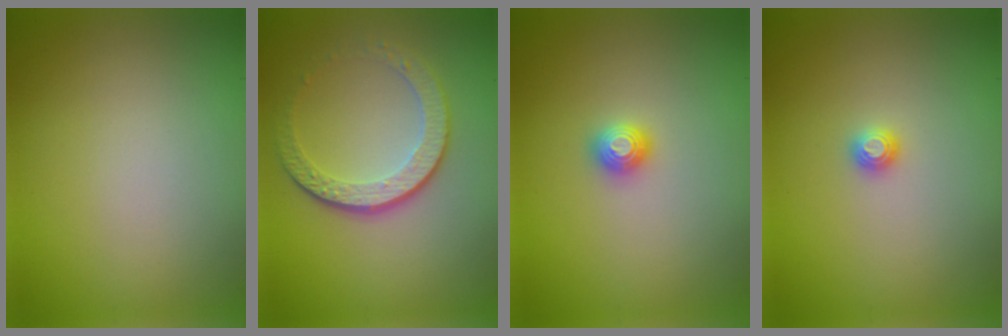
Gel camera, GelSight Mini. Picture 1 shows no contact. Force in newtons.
{"total": 4.3, "press": 3.0, "slide": 3.1}
{"total": 1.2, "press": 1.2, "slide": 0.1}
{"total": 1.0, "press": 1.0, "slide": 0.1}